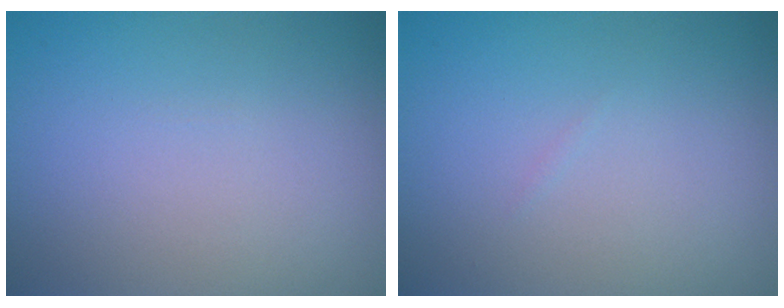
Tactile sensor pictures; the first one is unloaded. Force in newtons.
{"total": 0.0}